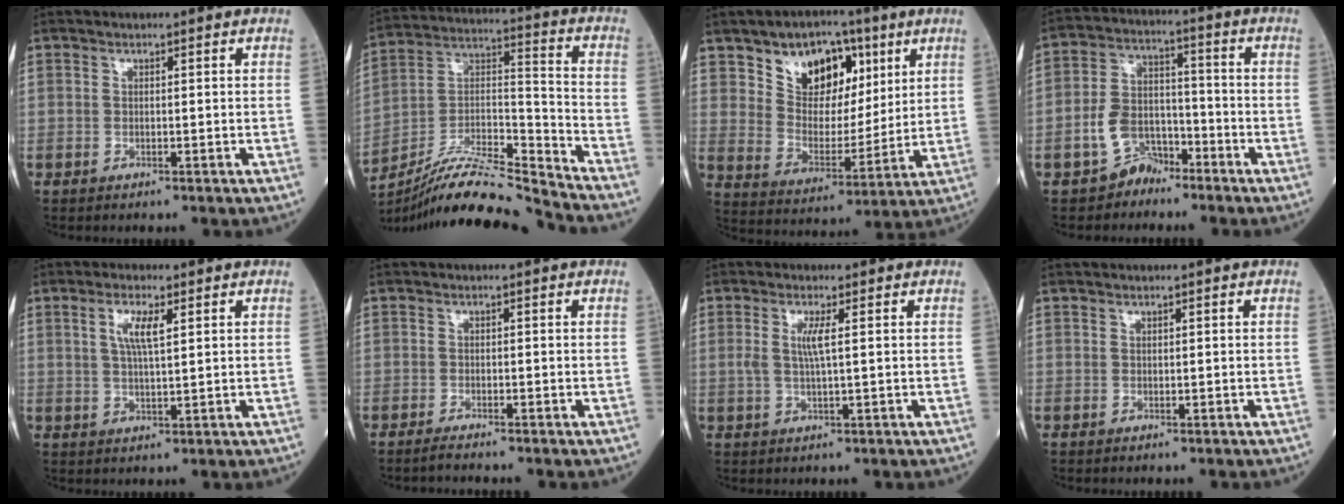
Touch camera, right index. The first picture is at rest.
{"total": 15.7, "force": [-14.8, -1.1, 5.2], "torque": [-0.095, 0.035, -0.269]}
{"total": 12.0, "force": [6.6, 7.6, 6.5], "torque": [-0.111, 0.020, 0.121]}
{"total": 6.6, "force": [-4.3, 4.4, 2.4], "torque": [-0.056, 0.021, -0.079]}
{"total": 4.3, "force": [1.6, 0.7, 4.0], "torque": [-0.079, 0.002, 0.031]}
{"total": 1.6, "force": [-1.5, -0.3, 0.6], "torque": [-0.016, -0.002, -0.028]}
{"total": 3.2, "force": [0.7, 0.0, 3.1], "torque": [-0.070, -0.001, 0.013]}
{"total": 0.0}